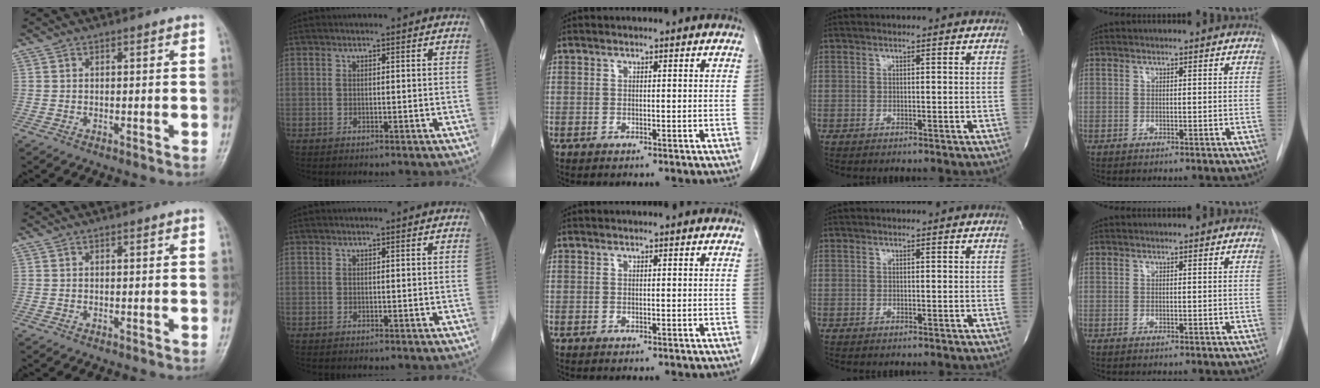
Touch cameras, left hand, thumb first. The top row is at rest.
{}